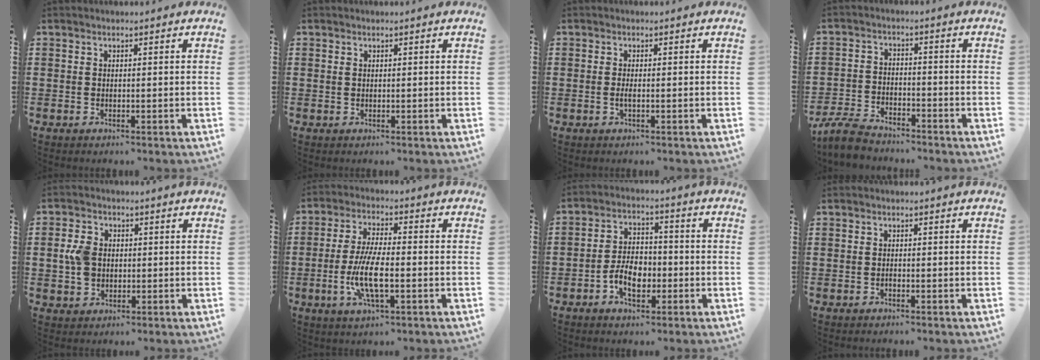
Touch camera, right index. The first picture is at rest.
{"total": 0.5, "force": [0.2, 0.4, 0.3], "torque": [-0.007, 0.002, 0.004]}
{"total": 1.1, "force": [-0.3, 0.1, 1.1], "torque": [-0.020, -0.003, -0.005]}
{"total": 4.9, "force": [-4.6, 0.8, 1.4], "torque": [-0.047, -0.002, -0.095]}
{"total": 4.7, "force": [0.2, 3.7, 3.0], "torque": [-0.089, 0.006, -0.005]}
{"total": 8.3, "force": [-2.3, 2.5, 7.6], "torque": [-0.167, -0.014, -0.047]}
{"total": 6.2, "force": [-2.2, 3.8, 4.3], "torque": [-0.083, 0.002, -0.045]}
{"total": 0.5, "force": [-0.4, 0.2, 0.2], "torque": [-0.005, -0.001, -0.008]}